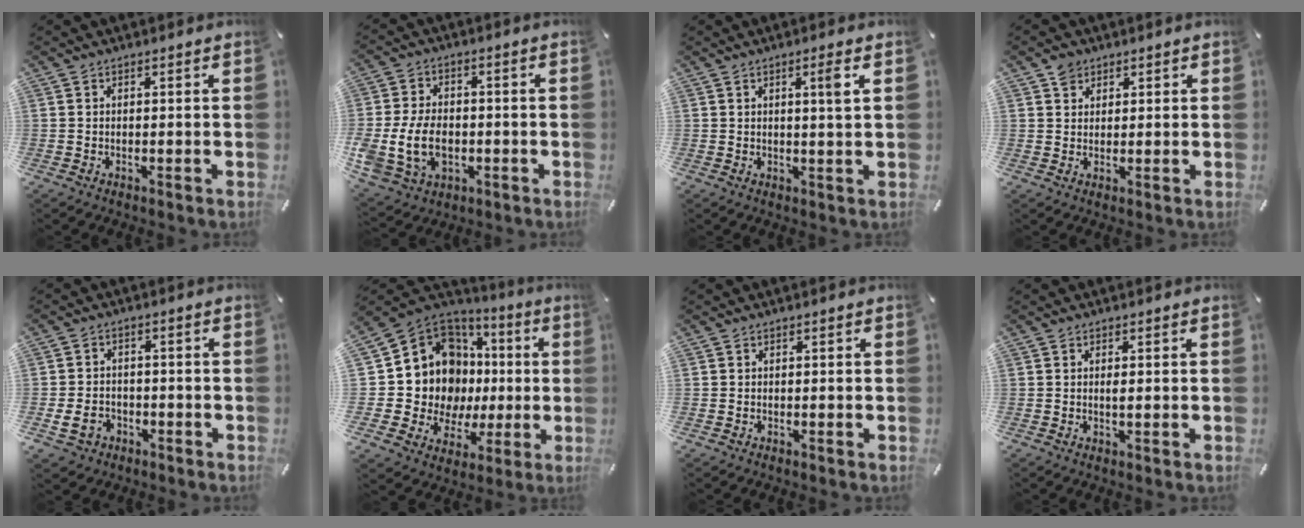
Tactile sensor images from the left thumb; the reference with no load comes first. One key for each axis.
{"total": 11.7, "fx": -2.1, "fy": 8.7, "fz": 7.5, "tx": -0.167, "ty": 0.007, "tz": -0.031}
{"total": 3.6, "fx": 1.3, "fy": -0.1, "fz": 3.4, "tx": -0.068, "ty": -0.002, "tz": 0.020}
{"total": 3.0, "fx": 1.6, "fy": 2.5, "fz": 0.3, "tx": 0.006, "ty": -0.002, "tz": 0.027}
{"total": 5.6, "fx": -2.1, "fy": 4.7, "fz": 2.3, "tx": -0.059, "ty": 0.006, "tz": -0.039}
{"total": 14.8, "fx": 2.7, "fy": 13.0, "fz": 6.5, "tx": -0.151, "ty": -0.057, "tz": 0.066}
{"total": 0.0}
{"total": 1.1, "fx": 0.1, "fy": 0.3, "fz": 1.1, "tx": -0.024, "ty": -0.002, "tz": 0.003}